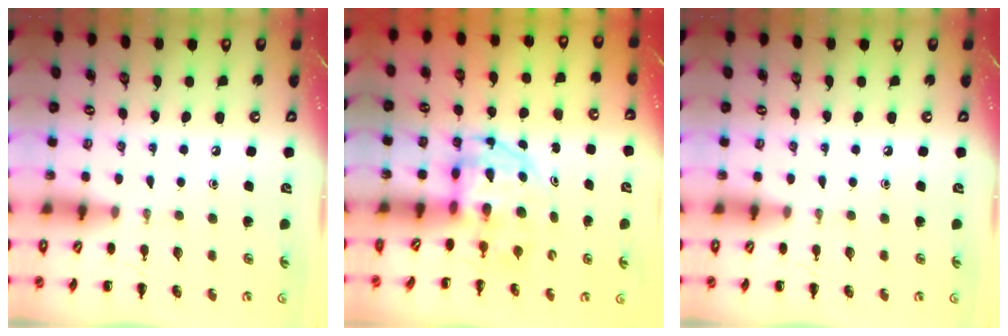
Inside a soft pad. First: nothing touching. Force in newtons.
{"total": 3.8, "press": 3.7, "slide": 0.7}
{"total": 0.0}